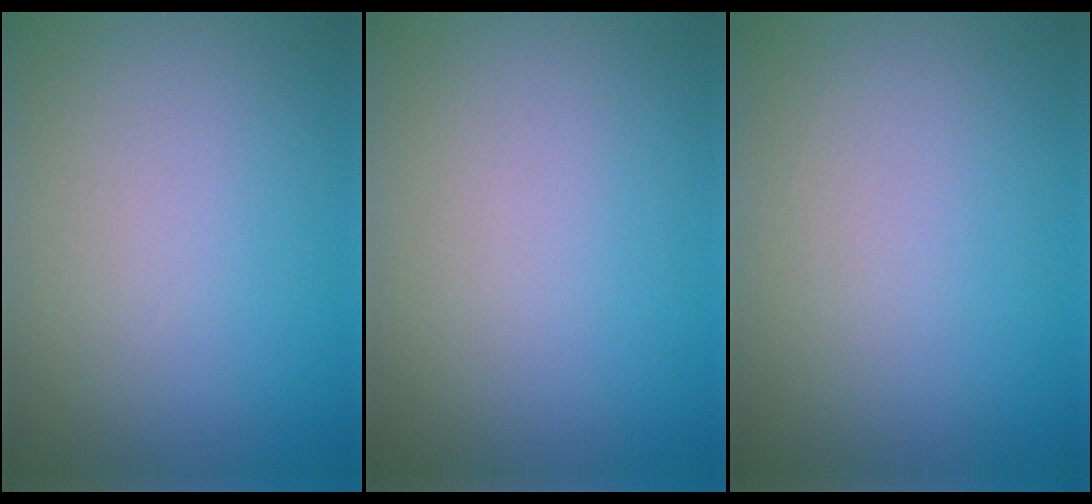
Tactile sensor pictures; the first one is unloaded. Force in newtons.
{"total": 0.0}
{"total": 0.0}